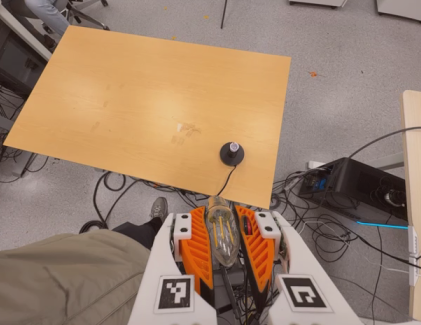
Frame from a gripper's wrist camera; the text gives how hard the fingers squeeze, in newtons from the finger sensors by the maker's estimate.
{"total": 22.9, "left": 24.7, "right": 21.2}